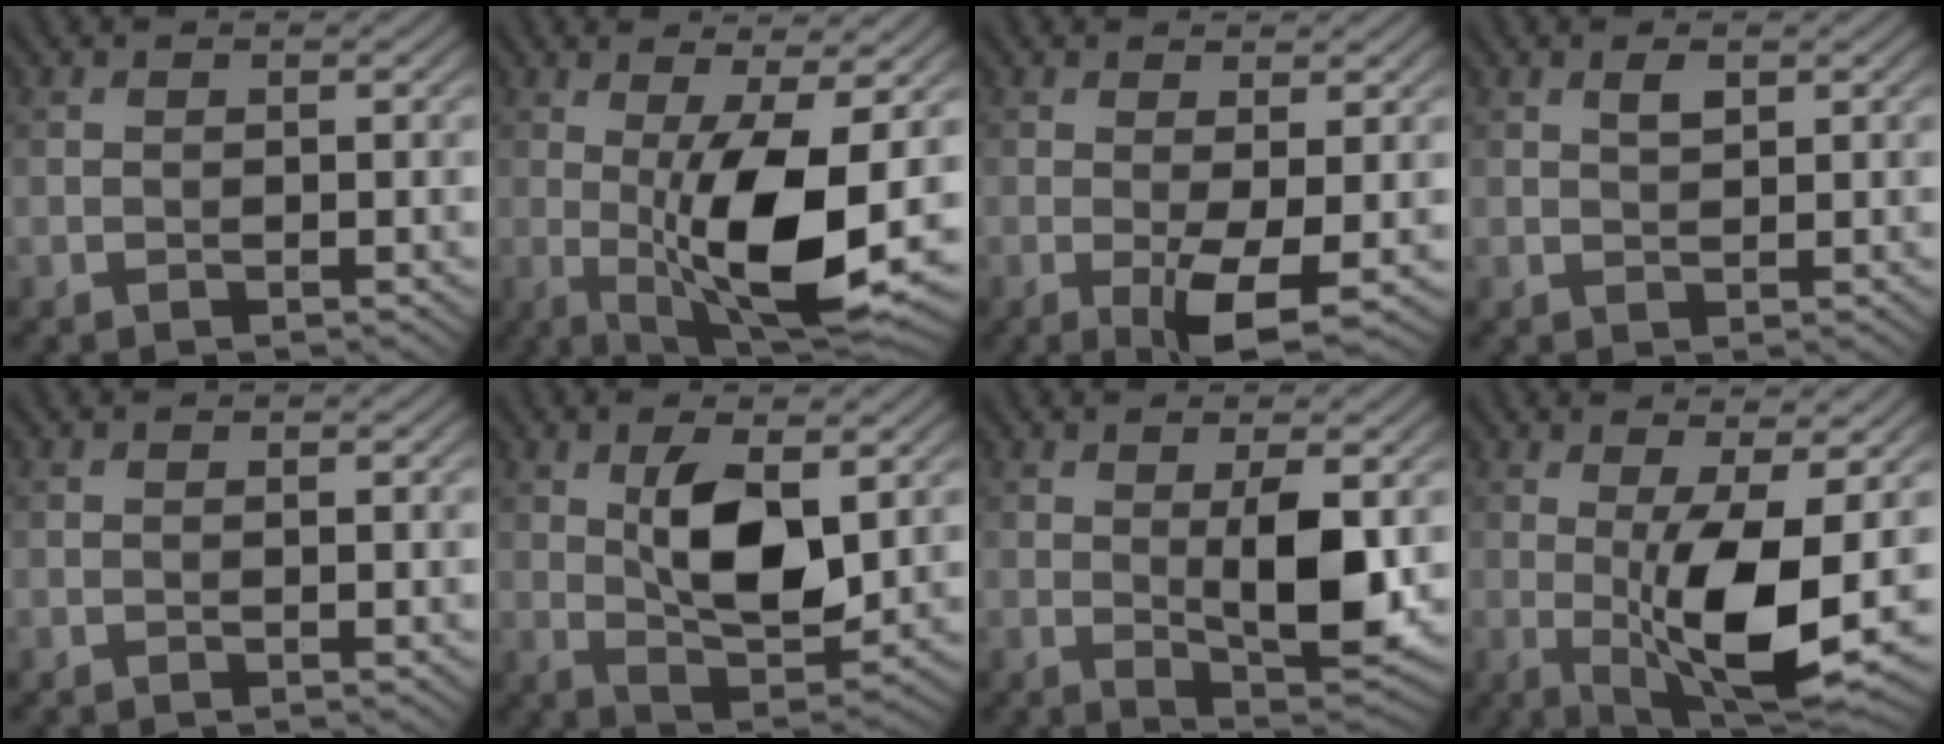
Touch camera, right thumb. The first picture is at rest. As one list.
[{"total": 12.7, "force": [-1.0, 3.5, 12.2], "torque": [-0.214, -0.012, -0.010]}, {"total": 4.8, "force": [-1.1, 0.9, 4.6], "torque": [-0.086, -0.002, -0.019]}, {"total": 1.5, "force": [0.8, 0.6, 1.1], "torque": [-0.024, 0.000, 0.016]}, {"total": 0.0}, {"total": 8.9, "force": [2.0, 3.9, 7.7], "torque": [-0.146, -0.005, 0.038]}, {"total": 7.6, "force": [0.5, 2.2, 7.3], "torque": [-0.126, -0.003, 0.013]}, {"total": 10.9, "force": [-0.9, 3.0, 10.5], "torque": [-0.189, -0.009, -0.011]}]